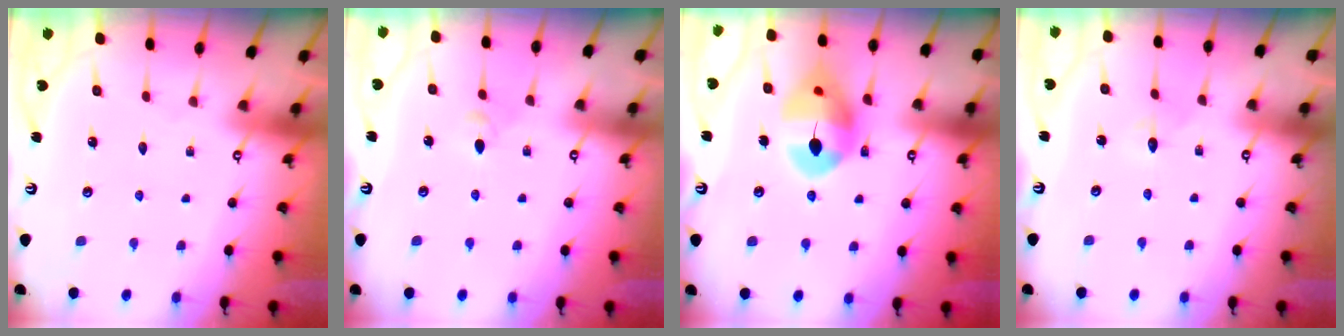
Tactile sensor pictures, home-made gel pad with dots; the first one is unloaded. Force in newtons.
{"total": 3.3, "press": 3.2, "slide": 0.8}
{"total": 12.8, "press": 12.7, "slide": 1.3}
{"total": 3.3, "press": 3.2, "slide": 0.6}